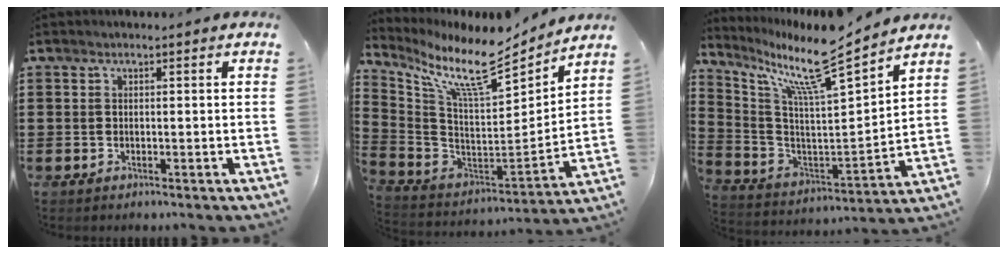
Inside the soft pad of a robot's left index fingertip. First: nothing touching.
{"total": 11.6, "force": [9.0, 1.6, 7.1], "torque": [-0.173, -0.064, 0.151]}
{"total": 11.1, "force": [9.0, 0.3, 6.5], "torque": [-0.162, -0.065, 0.141]}